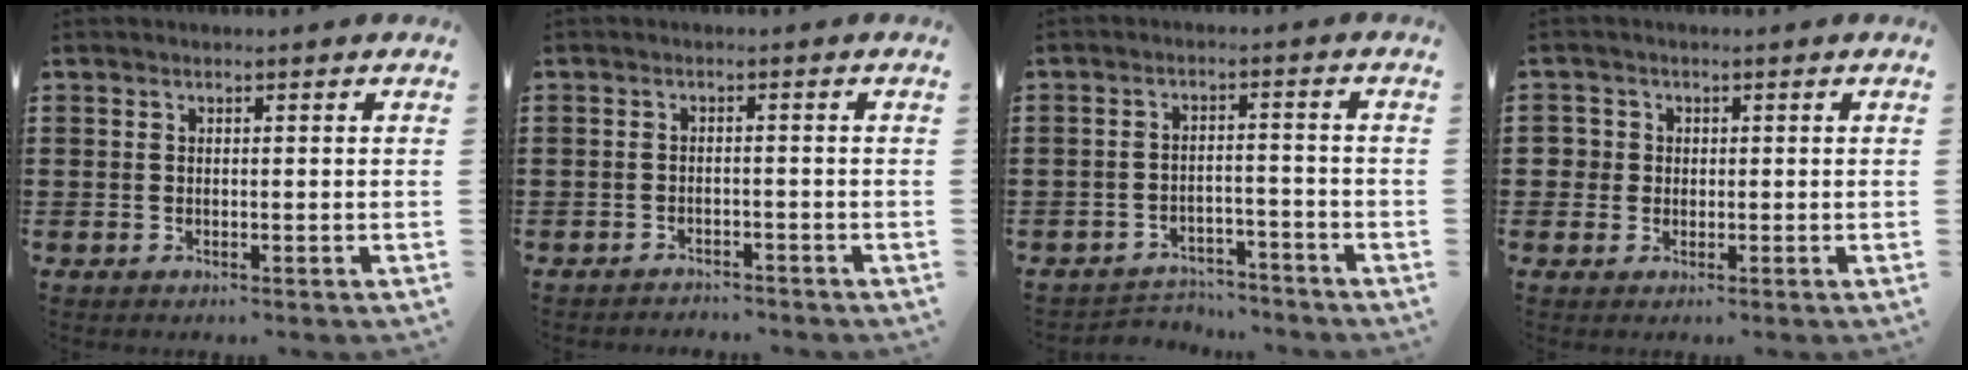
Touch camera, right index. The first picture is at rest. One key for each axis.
{"total": 1.7, "fx": -1.7, "fy": 0.2, "fz": -0.1, "tx": -0.005, "ty": 0.002, "tz": -0.038}
{"total": 3.5, "fx": -3.4, "fy": 0.6, "fz": 0.4, "tx": -0.011, "ty": 0.006, "tz": -0.072}
{"total": 2.3, "fx": 0.3, "fy": 2.3, "fz": 0.5, "tx": -0.020, "ty": 0.009, "tz": 0.002}